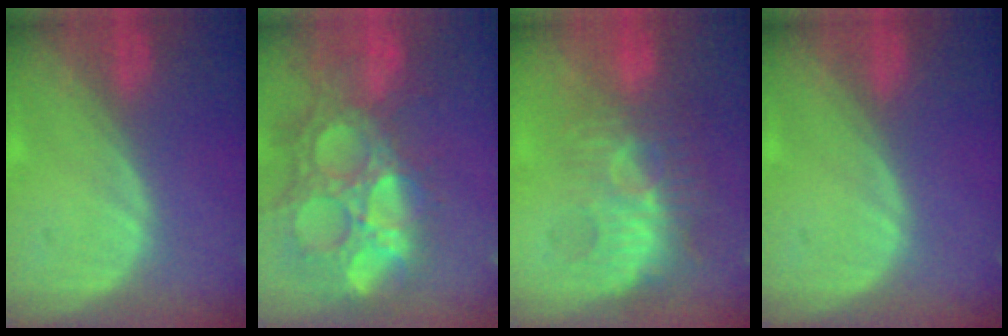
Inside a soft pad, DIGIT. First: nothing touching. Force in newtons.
{"total": 14.9, "press": 12.3, "slide": 8.3}
{"total": 9.4, "press": 8.5, "slide": 4.1}
{"total": 0.0}